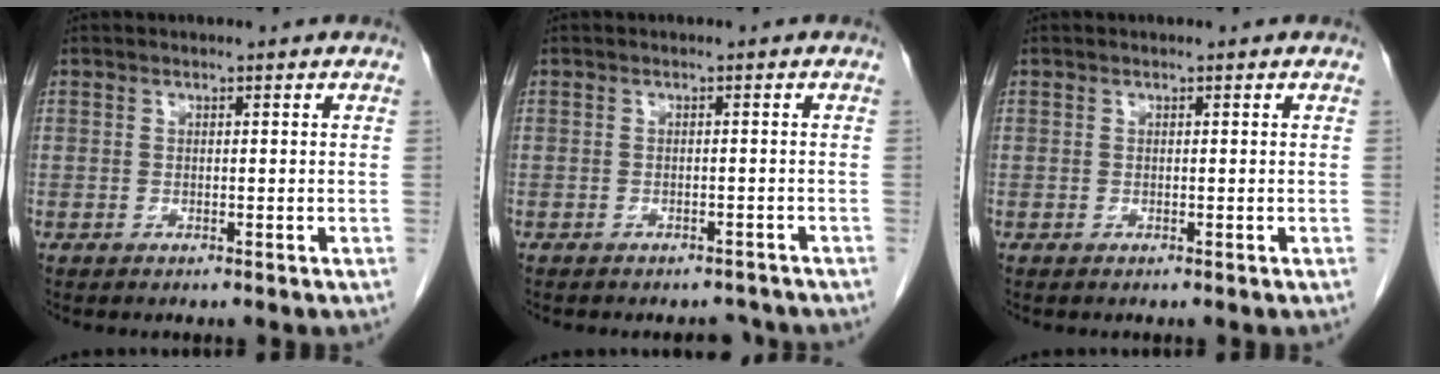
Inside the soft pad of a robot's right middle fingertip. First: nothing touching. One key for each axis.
{"total": 4.4, "fx": -4.0, "fy": 1.7, "fz": 0.9, "tx": -0.008, "ty": 0.005, "tz": -0.045}
{"total": 0.0}